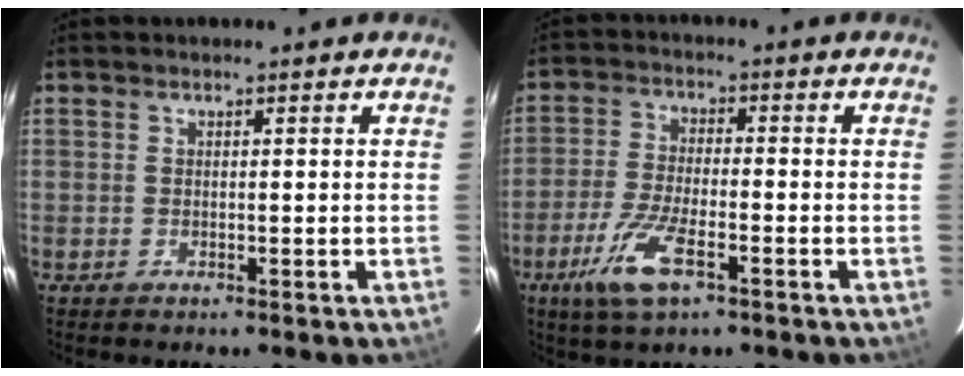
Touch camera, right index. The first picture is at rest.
{"total": 9.3, "force": [-4.8, 2.9, 7.4], "torque": [-0.167, -0.013, -0.093]}